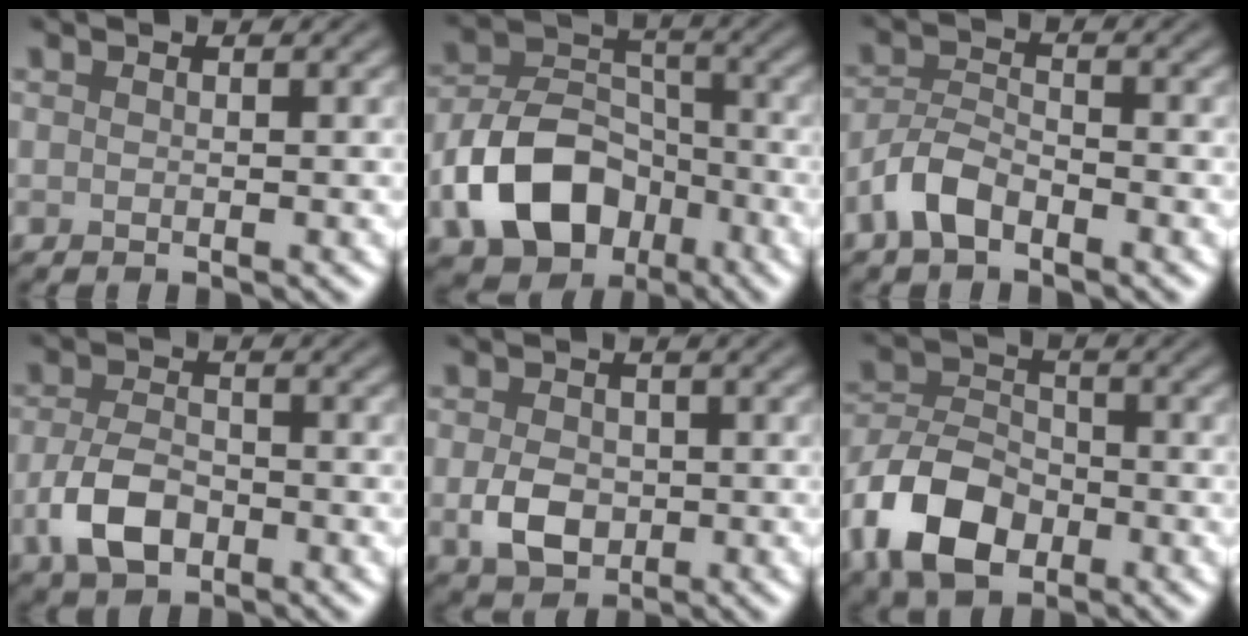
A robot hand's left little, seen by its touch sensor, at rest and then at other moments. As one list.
[{"total": 9.0, "force": [-3.8, 6.3, 5.2], "torque": [-0.094, -0.001, -0.077]}, {"total": 3.3, "force": [-2.2, 1.5, 2.0], "torque": [-0.042, 0.007, -0.053]}, {"total": 4.5, "force": [-1.8, 2.7, 3.1], "torque": [-0.068, -0.003, -0.039]}, {"total": 3.7, "force": [-0.6, 2.8, 2.4], "torque": [-0.048, -0.004, -0.014]}, {"total": 8.2, "force": [-3.9, 5.3, 4.9], "torque": [-0.103, -0.002, -0.085]}]